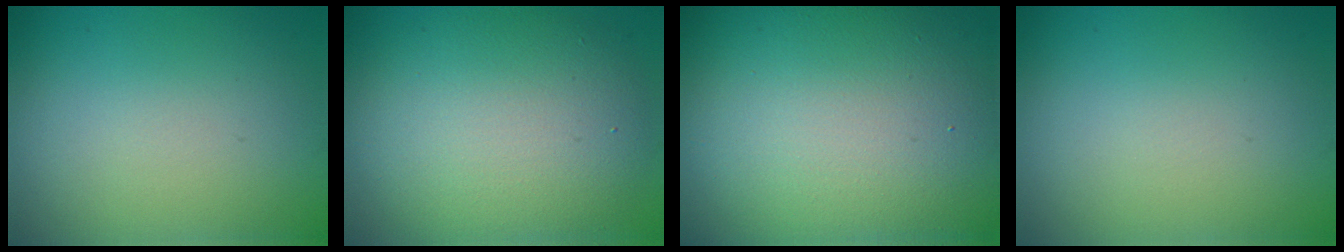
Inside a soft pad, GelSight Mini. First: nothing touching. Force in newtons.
{"total": 9.3, "press": 9.3, "slide": 0.4}
{"total": 23.9, "press": 23.8, "slide": 1.2}
{"total": 0.0}